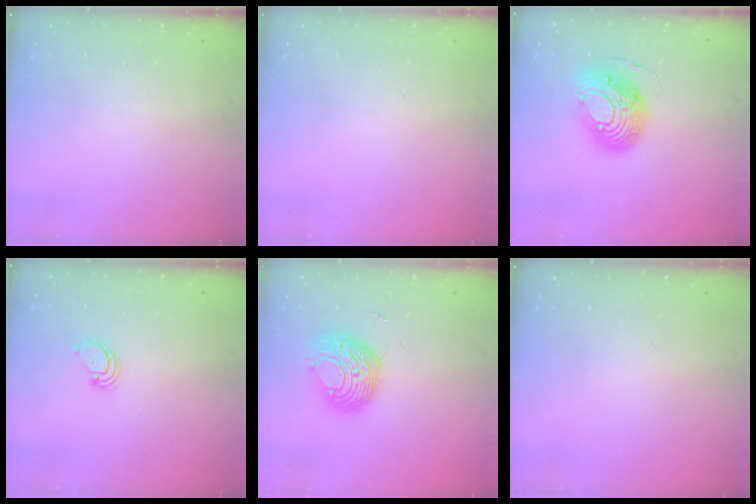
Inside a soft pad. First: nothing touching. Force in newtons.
{"total": 0.0}
{"total": 13.7, "press": 13.7, "slide": 1.2}
{"total": 2.6, "press": 2.6, "slide": 0.1}
{"total": 10.4, "press": 10.4, "slide": 0.5}
{"total": 0.0}